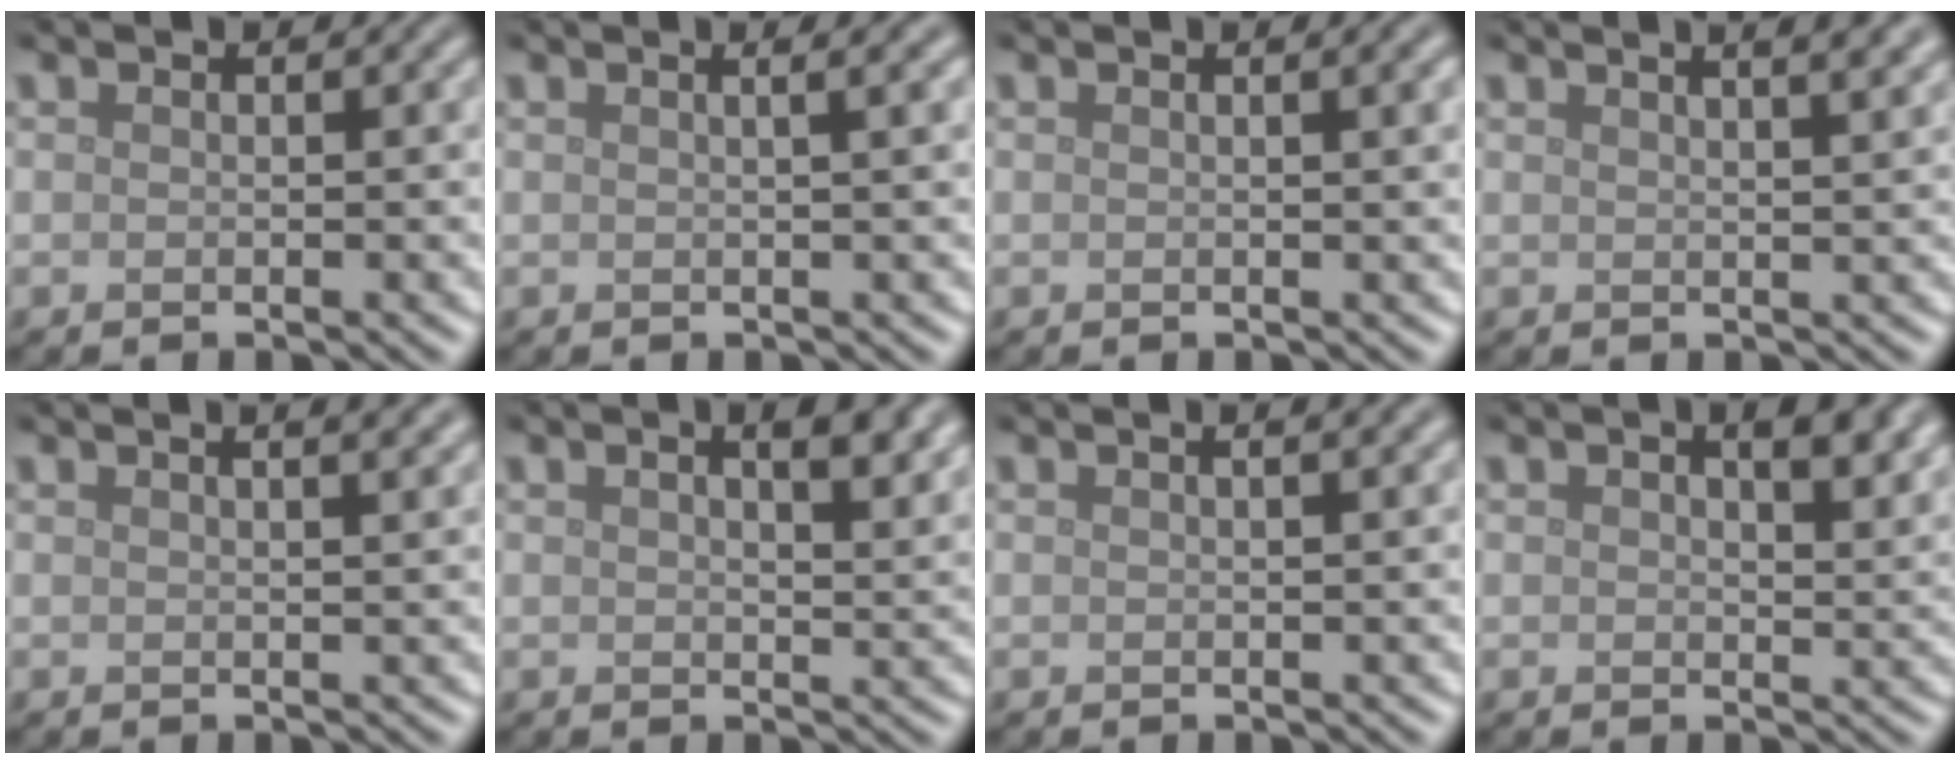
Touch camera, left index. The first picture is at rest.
{"total": 4.4, "force": [1.8, 2.0, 3.5], "torque": [-0.015, 0.025, -0.013]}
{"total": 3.0, "force": [1.0, 1.0, 2.6], "torque": [-0.019, 0.006, 0.009]}
{"total": 7.2, "force": [4.4, 3.1, 4.7], "torque": [-0.020, 0.053, 0.024]}
{"total": 5.2, "force": [3.1, 2.3, 3.5], "torque": [-0.008, 0.038, 0.006]}
{"total": 4.1, "force": [2.1, 1.3, 3.2], "torque": [-0.043, 0.005, 0.028]}
{"total": 3.4, "force": [1.7, 1.5, 2.5], "torque": [-0.008, 0.011, -0.006]}
{"total": 3.7, "force": [1.8, 1.4, 2.9], "torque": [-0.042, 0.000, 0.030]}